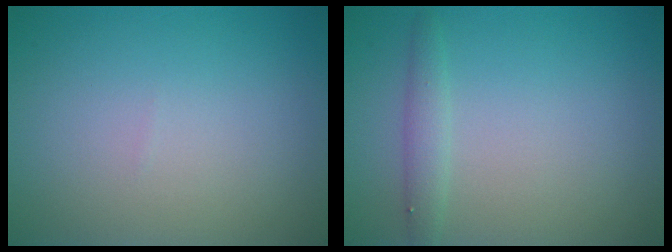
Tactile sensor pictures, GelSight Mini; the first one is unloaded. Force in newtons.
{"total": 1.5, "press": 1.5, "slide": 0.1}